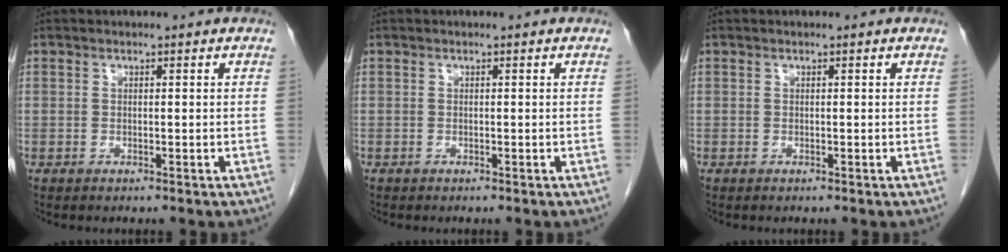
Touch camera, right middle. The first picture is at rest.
{"total": 0.0}
{"total": 0.0}